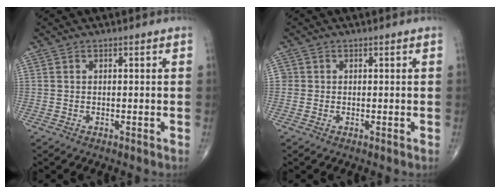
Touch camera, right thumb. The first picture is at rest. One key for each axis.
{"total": 1.1, "fx": -0.1, "fy": 1.1, "fz": 0.1, "tx": 0.007, "ty": 0.004, "tz": -0.003}